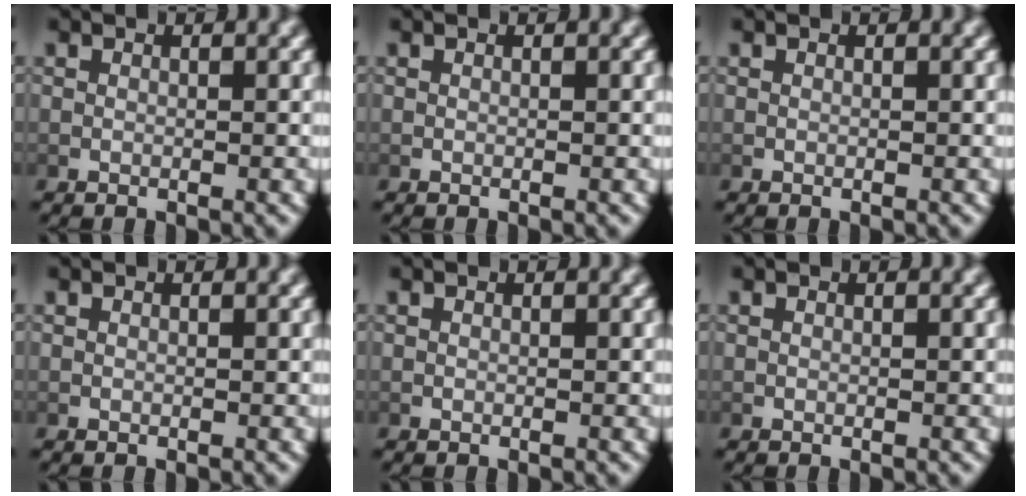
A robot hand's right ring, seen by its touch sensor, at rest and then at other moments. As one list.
[{"total": 0.0}, {"total": 0.0}, {"total": 0.0}, {"total": 0.0}, {"total": 0.0}]